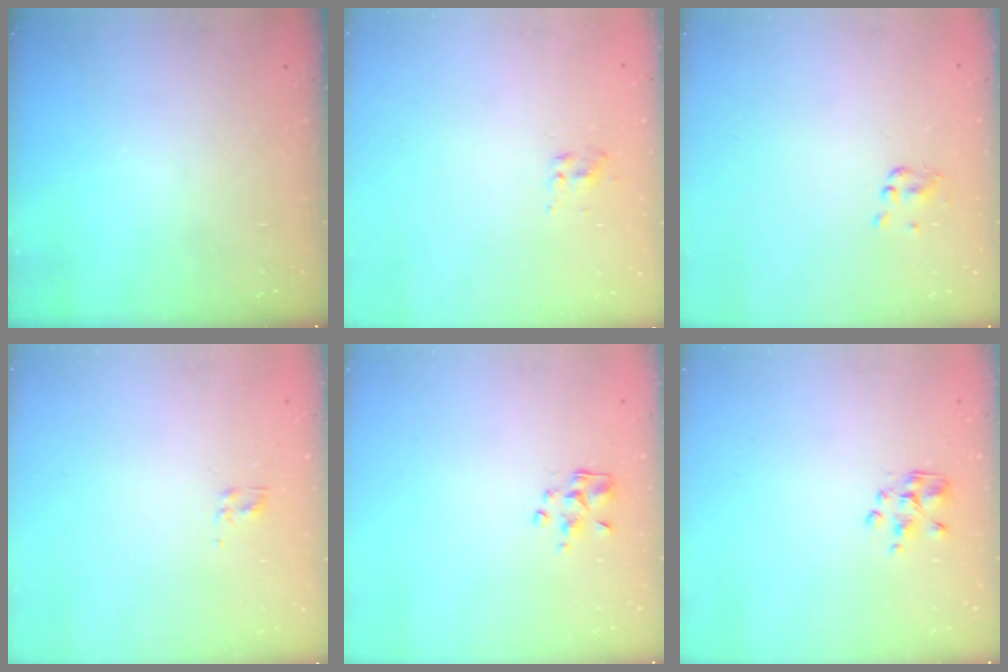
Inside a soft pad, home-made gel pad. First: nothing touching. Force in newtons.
{"total": 2.0, "press": 1.9, "slide": 0.8}
{"total": 1.8, "press": 1.7, "slide": 0.7}
{"total": 2.3, "press": 2.0, "slide": 1.2}
{"total": 2.4, "press": 2.3, "slide": 0.6}
{"total": 2.3, "press": 2.2, "slide": 0.7}